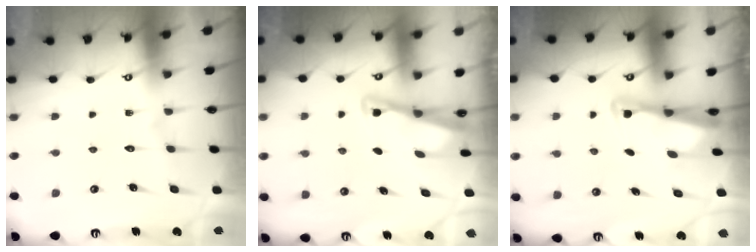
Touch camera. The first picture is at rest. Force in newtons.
{"total": 2.8, "press": 2.8, "slide": 0.4}
{"total": 2.4, "press": 2.4, "slide": 0.5}